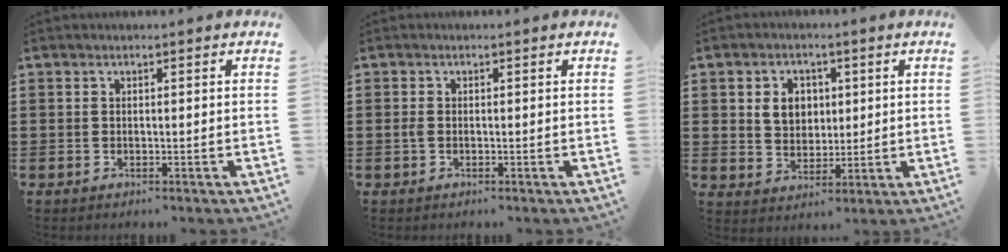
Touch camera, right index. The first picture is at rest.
{"total": 1.0, "force": [-0.2, 0.6, 0.8], "torque": [-0.024, 0.001, -0.007]}
{"total": 5.1, "force": [1.3, 4.3, 2.5], "torque": [-0.058, 0.011, 0.018]}